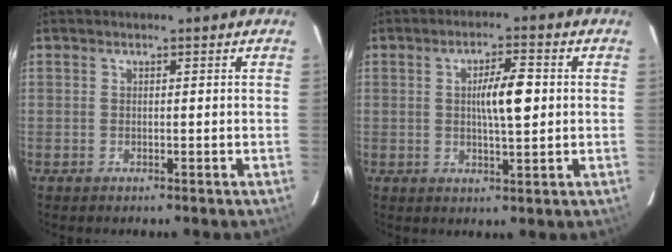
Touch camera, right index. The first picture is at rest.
{"total": 6.3, "force": [0.6, 1.0, 6.2], "torque": [-0.105, 0.007, 0.011]}